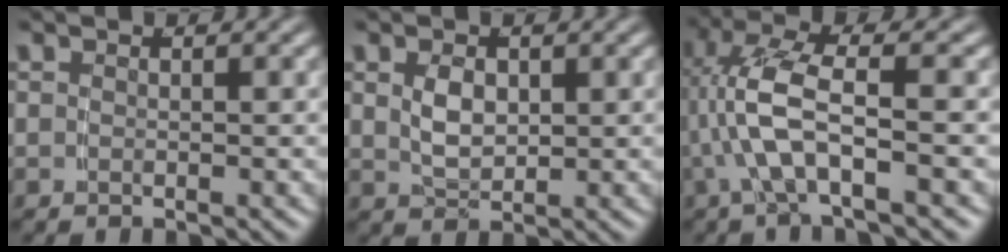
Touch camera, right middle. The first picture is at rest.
{"total": 2.3, "force": [0.5, 1.2, 1.9], "torque": [-0.035, -0.010, 0.022]}
{"total": 5.3, "force": [0.0, 1.6, 5.1], "torque": [-0.119, 0.000, 0.004]}